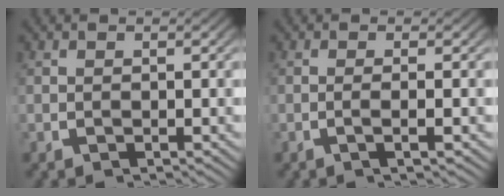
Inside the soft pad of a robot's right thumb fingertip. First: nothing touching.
{"total": 1.5, "force": [-0.3, -0.1, 1.5], "torque": [-0.033, 0.006, -0.008]}